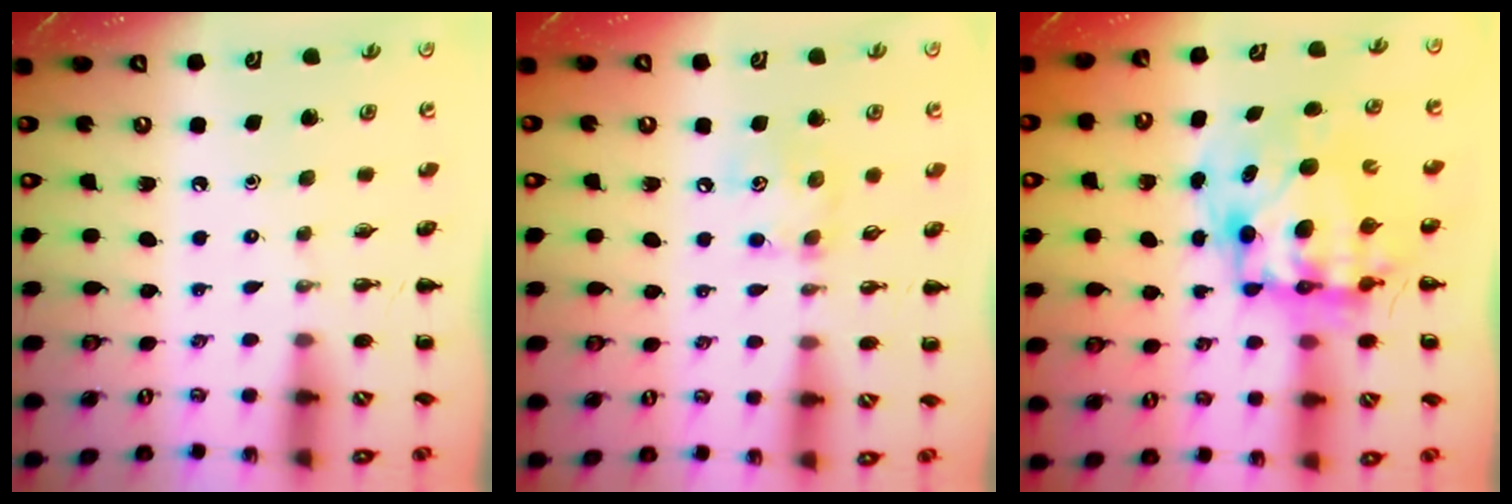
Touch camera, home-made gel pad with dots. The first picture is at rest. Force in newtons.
{"total": 6.3, "press": 6.3, "slide": 0.4}
{"total": 11.4, "press": 11.0, "slide": 2.9}